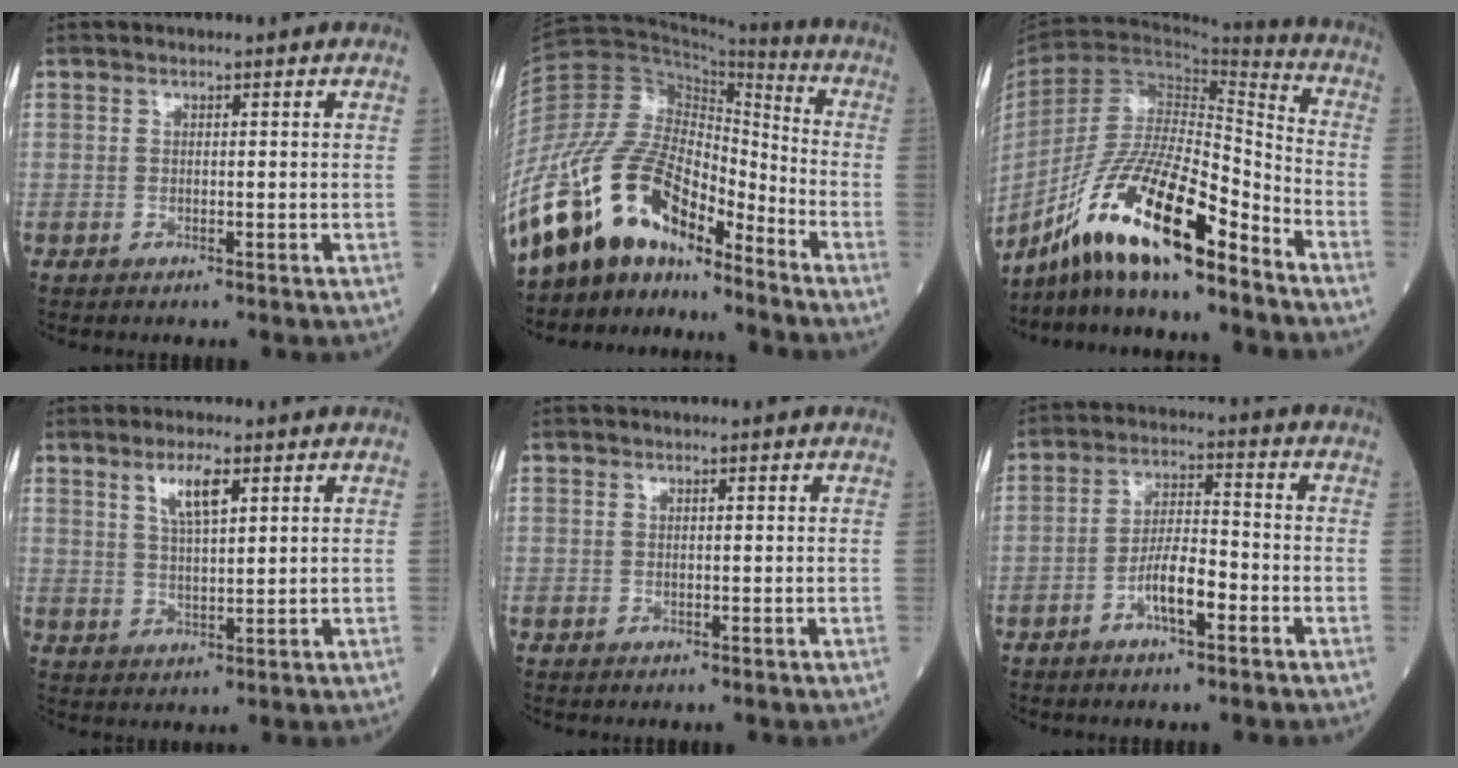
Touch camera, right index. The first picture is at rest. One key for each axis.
{"total": 18.8, "fx": -14.7, "fy": 7.0, "fz": 9.5, "tx": -0.198, "ty": 0.045, "tz": -0.270}
{"total": 17.5, "fx": -12.5, "fy": 2.5, "fz": 12.0, "tx": -0.226, "ty": -0.003, "tz": -0.228}
{"total": 4.9, "fx": 2.6, "fy": 1.0, "fz": 4.1, "tx": -0.079, "ty": 0.003, "tz": 0.050}
{"total": 0.0}
{"total": 6.4, "fx": -3.0, "fy": 1.5, "fz": 5.5, "tx": -0.106, "ty": 0.009, "tz": -0.056}